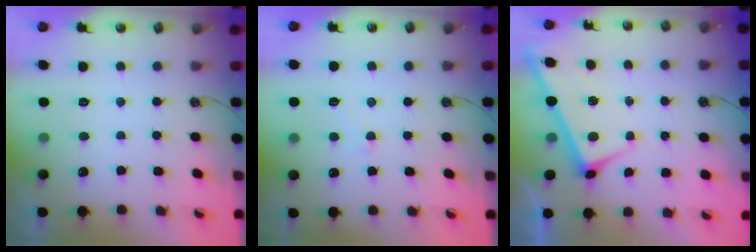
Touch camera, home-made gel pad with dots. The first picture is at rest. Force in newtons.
{"total": 1.2, "press": 1.0, "slide": 0.6}
{"total": 1.2, "press": 1.2, "slide": 0.1}